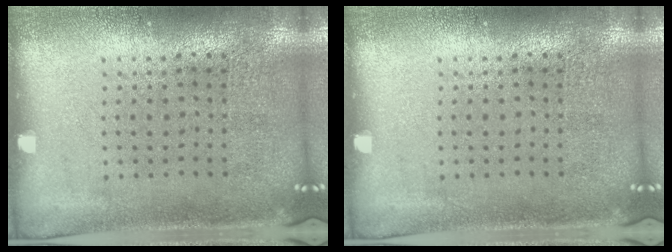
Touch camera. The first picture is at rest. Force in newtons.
{"total": 0.0}